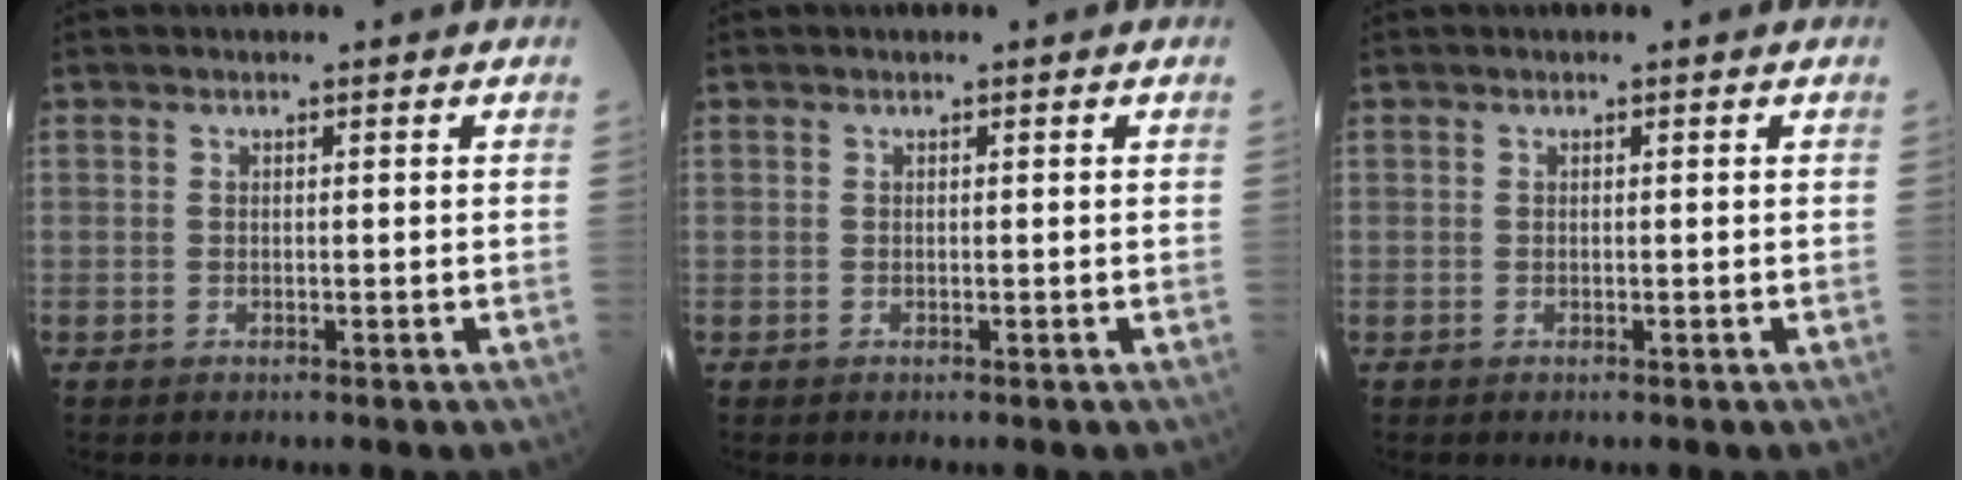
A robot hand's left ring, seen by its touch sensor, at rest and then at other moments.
{"total": 0.0}
{"total": 0.0}